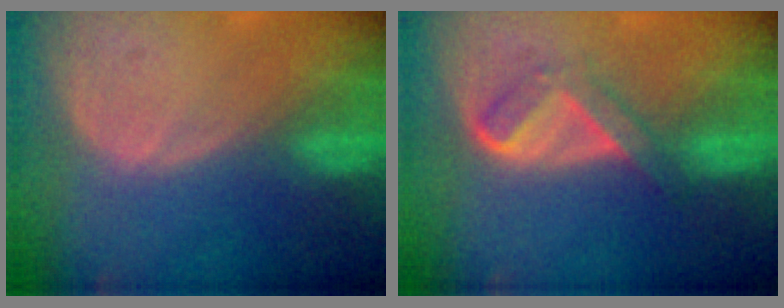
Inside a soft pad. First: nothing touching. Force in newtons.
{"total": 5.4, "press": 4.5, "slide": 3.0}